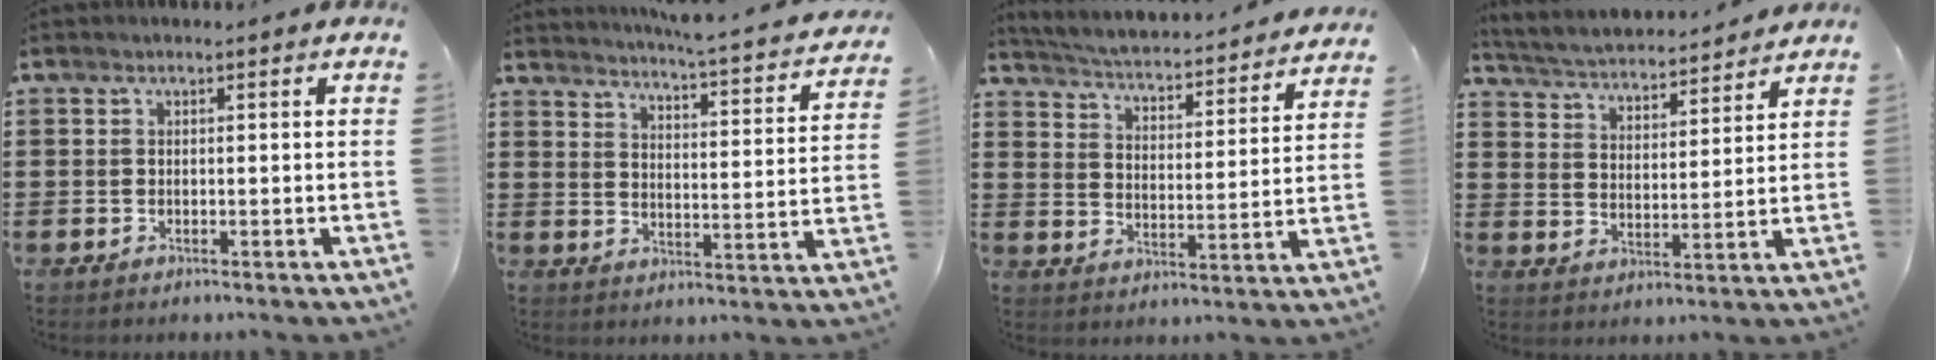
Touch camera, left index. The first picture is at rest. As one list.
[{"total": 4.1, "force": [3.8, -0.8, 1.2], "torque": [-0.037, -0.041, 0.055]}, {"total": 3.1, "force": [3.0, -0.5, 0.6], "torque": [-0.032, -0.034, 0.041]}, {"total": 3.5, "force": [3.5, 0.1, 0.4], "torque": [-0.030, -0.030, 0.053]}]